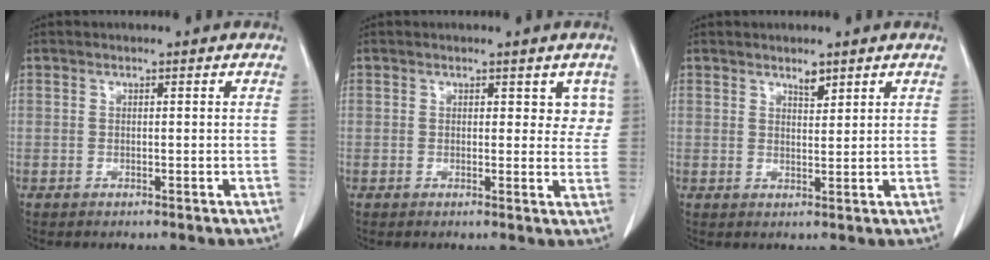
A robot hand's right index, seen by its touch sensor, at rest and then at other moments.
{"total": 1.7, "force": [0.8, 1.1, 0.9], "torque": [0.003, 0.004, 0.004]}
{"total": 1.9, "force": [1.5, 0.6, 0.9], "torque": [-0.015, -0.005, 0.026]}